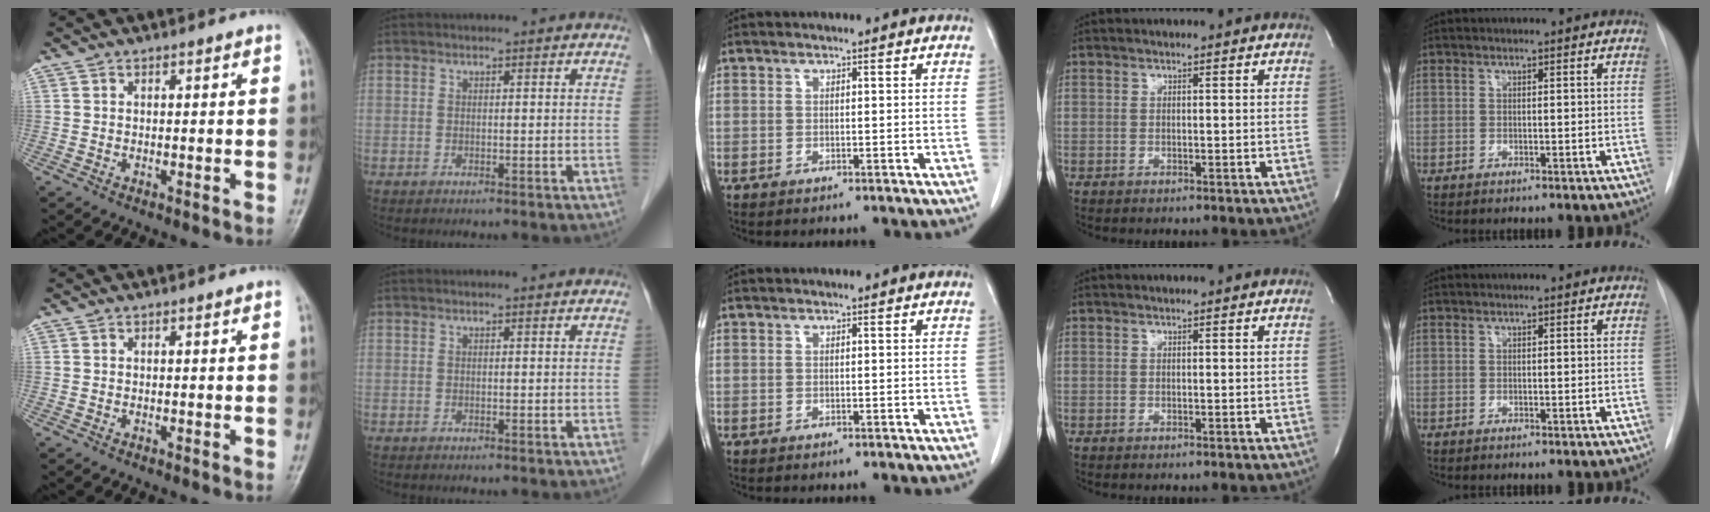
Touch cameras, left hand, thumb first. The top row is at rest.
{}